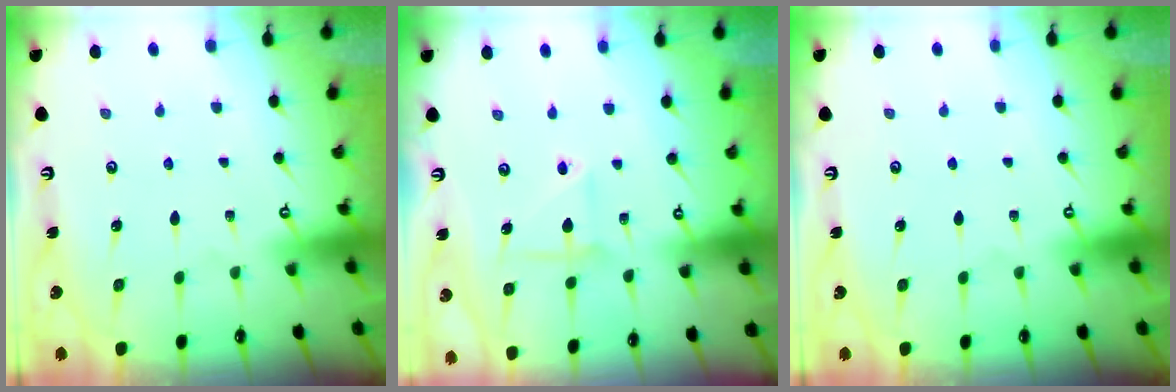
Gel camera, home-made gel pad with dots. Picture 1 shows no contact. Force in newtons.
{"total": 5.7, "press": 5.6, "slide": 1.1}
{"total": 0.0}